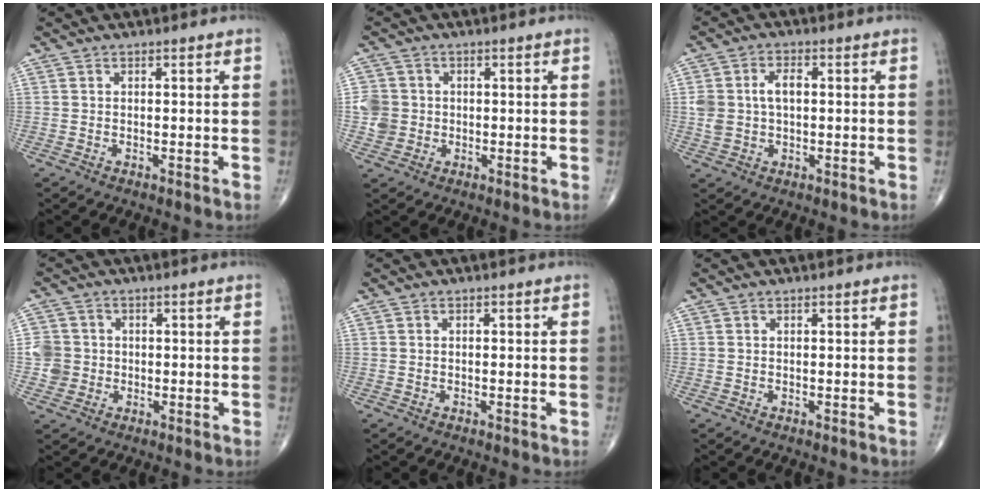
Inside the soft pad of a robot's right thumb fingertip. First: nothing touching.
{"total": 4.8, "force": [-0.4, 4.7, 1.2], "torque": [-0.002, 0.006, -0.008]}
{"total": 6.5, "force": [0.6, 3.9, 5.1], "torque": [-0.112, 0.015, 0.014]}
{"total": 4.7, "force": [-0.5, 4.6, 0.7], "torque": [0.010, 0.007, -0.013]}
{"total": 0.0}
{"total": 0.0}